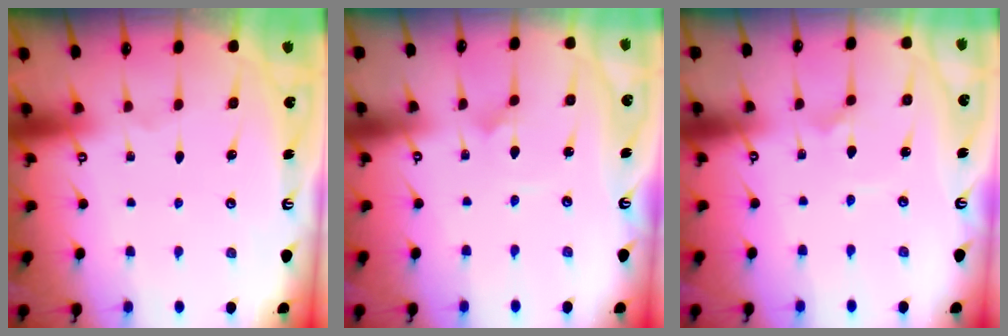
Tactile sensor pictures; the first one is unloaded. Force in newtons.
{"total": 1.6, "press": 1.6, "slide": 0.0}
{"total": 2.1, "press": 2.1, "slide": 0.1}